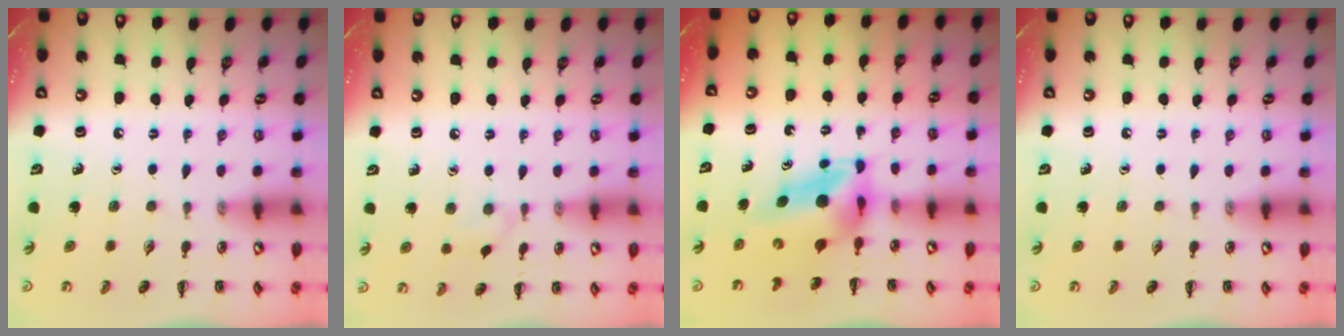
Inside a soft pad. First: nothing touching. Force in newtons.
{"total": 4.2, "press": 3.9, "slide": 1.6}
{"total": 4.6, "press": 4.5, "slide": 1.1}
{"total": 0.0}